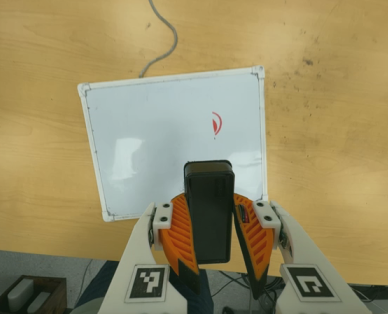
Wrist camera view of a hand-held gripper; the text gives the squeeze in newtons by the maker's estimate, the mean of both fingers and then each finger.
{"total": 10.3, "left": 9.7, "right": 10.9}